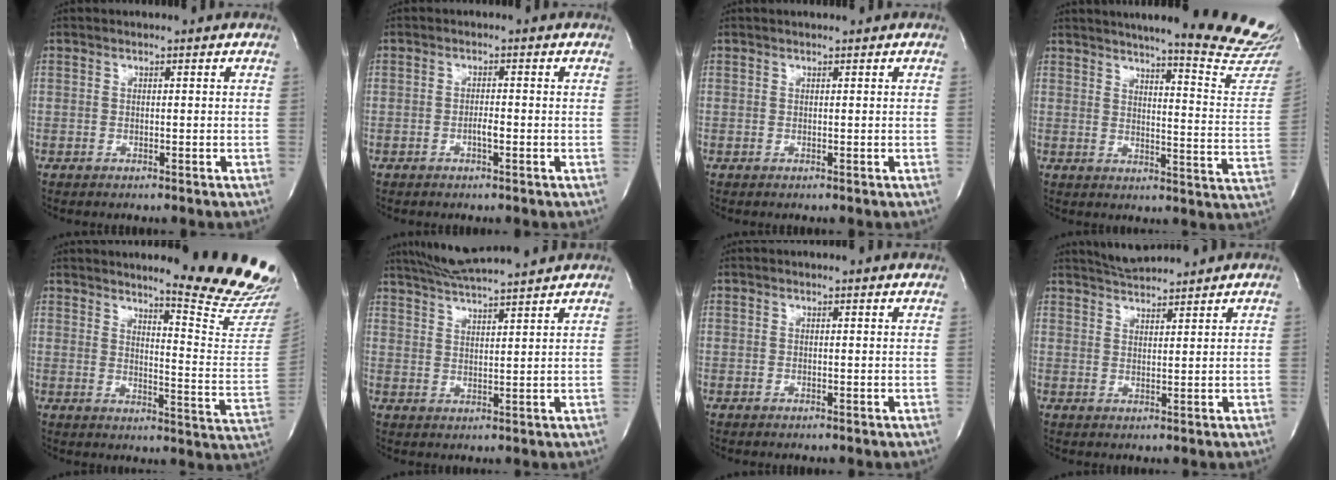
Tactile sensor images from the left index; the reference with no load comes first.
{"total": 1.5, "force": [-0.9, 0.2, 1.2], "torque": [-0.024, -0.002, -0.017]}
{"total": 0.9, "force": [0.8, 0.0, 0.4], "torque": [-0.006, 0.011, 0.016]}
{"total": 22.1, "force": [19.8, -0.3, 9.8], "torque": [-0.133, -0.115, 0.226]}
{"total": 16.4, "force": [15.0, -1.3, 6.6], "torque": [-0.094, -0.132, 0.172]}
{"total": 11.8, "force": [10.7, -0.2, 5.0], "torque": [-0.094, 0.022, 0.164]}
{"total": 1.0, "force": [0.9, 0.1, 0.2], "torque": [-0.013, 0.000, 0.003]}
{"total": 5.0, "force": [4.9, -0.1, 1.0], "torque": [-0.023, 0.018, 0.087]}